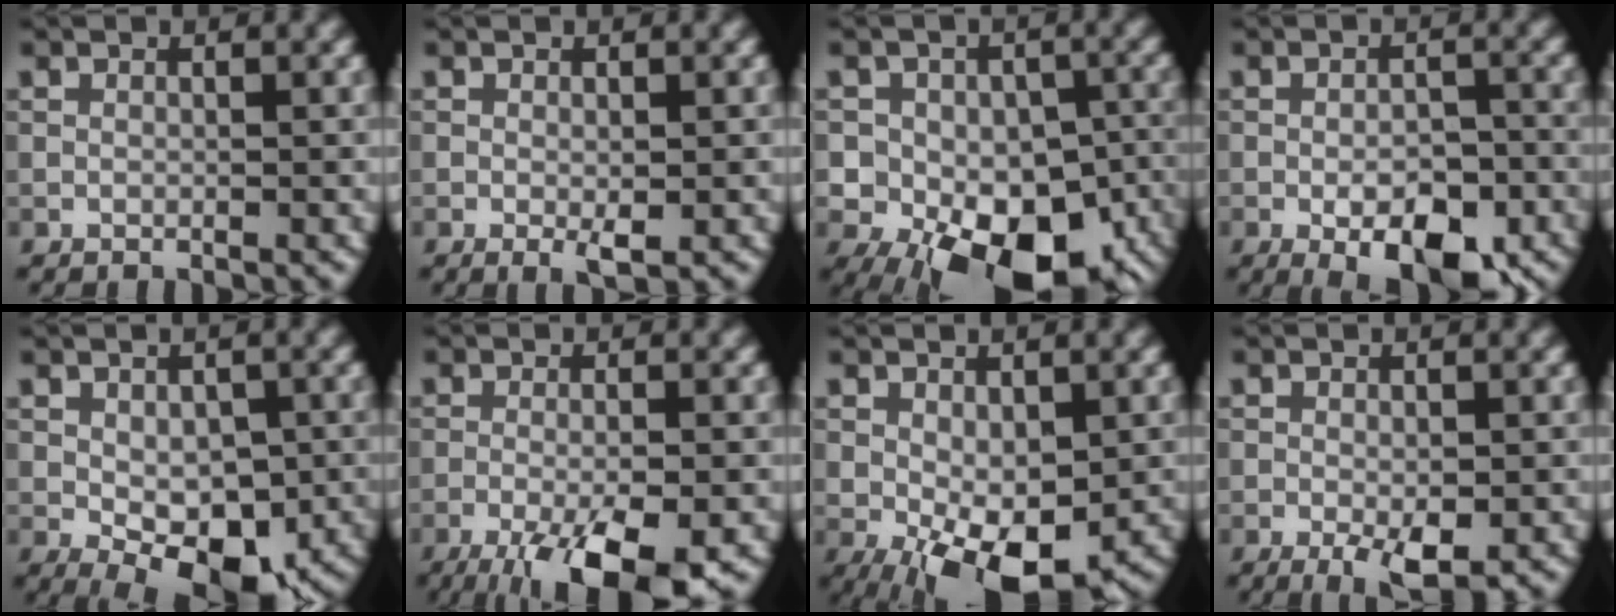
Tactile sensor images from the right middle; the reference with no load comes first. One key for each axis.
{"total": 1.4, "fx": -0.2, "fy": 0.4, "fz": 1.3, "tx": -0.023, "ty": -0.008, "tz": -0.003}
{"total": 14.1, "fx": -6.3, "fy": 9.5, "fz": 8.3, "tx": -0.082, "ty": -0.010, "tz": -0.099}
{"total": 6.6, "fx": -3.2, "fy": 2.7, "fz": 5.1, "tx": -0.073, "ty": -0.004, "tz": -0.046}
{"total": 7.1, "fx": -2.1, "fy": 3.7, "fz": 5.7, "tx": -0.096, "ty": -0.017, "tz": -0.027}
{"total": 9.7, "fx": -5.6, "fy": 2.8, "fz": 7.4, "tx": -0.128, "ty": -0.027, "tz": -0.089}
{"total": 8.5, "fx": -2.8, "fy": 4.2, "fz": 6.8, "tx": -0.126, "ty": -0.019, "tz": -0.035}
{"total": 3.4, "fx": -1.4, "fy": 1.2, "fz": 2.9, "tx": -0.049, "ty": -0.008, "tz": -0.019}